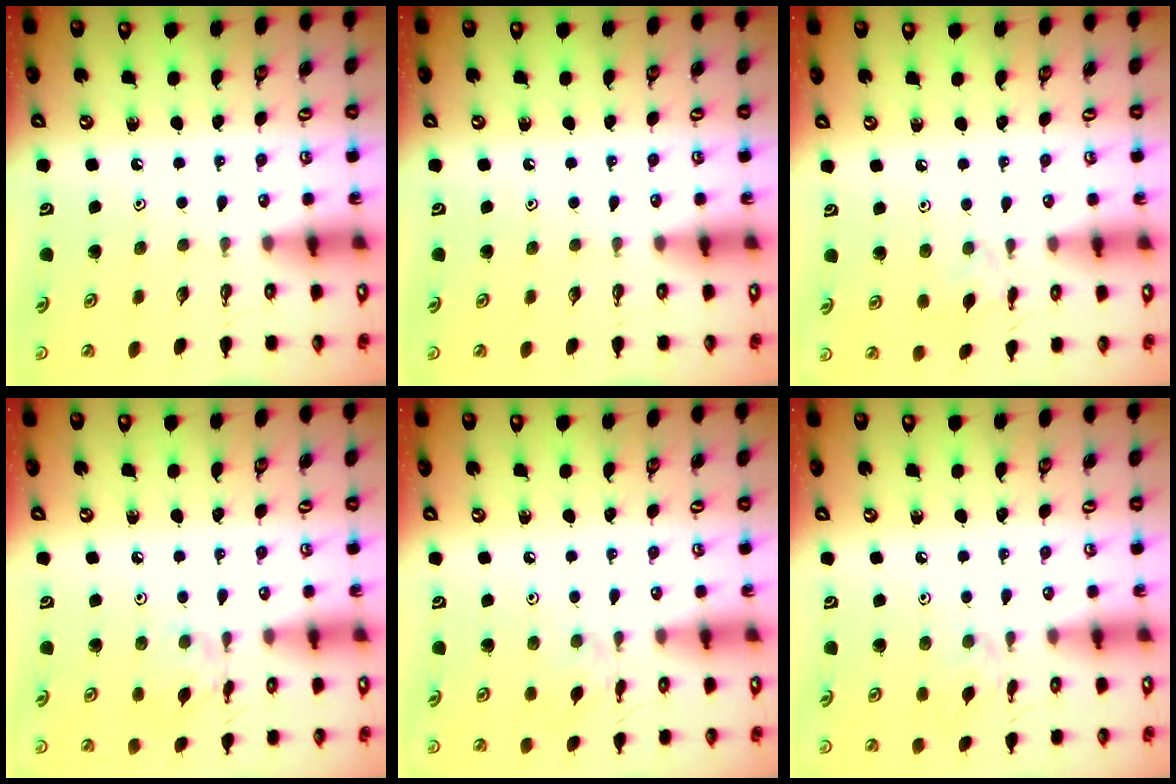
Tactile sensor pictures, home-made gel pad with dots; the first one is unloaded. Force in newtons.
{"total": 0.0}
{"total": 2.8, "press": 2.7, "slide": 0.6}
{"total": 3.1, "press": 3.1, "slide": 0.3}
{"total": 1.1, "press": 1.0, "slide": 0.2}
{"total": 2.8, "press": 2.7, "slide": 0.6}